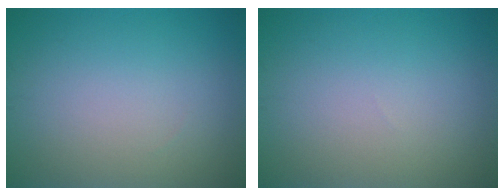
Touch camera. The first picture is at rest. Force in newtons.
{"total": 0.0}